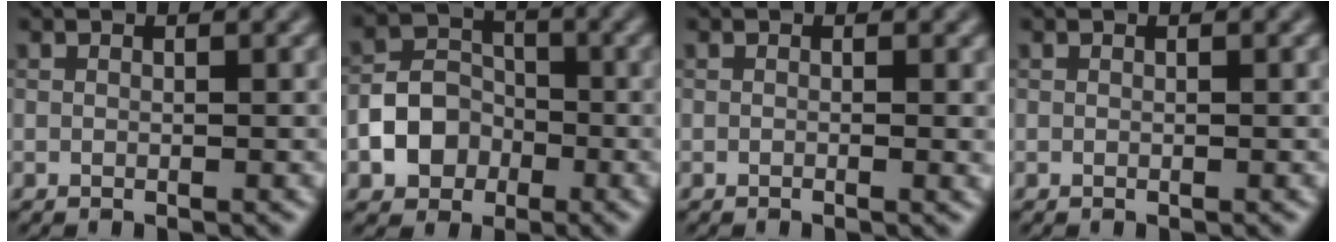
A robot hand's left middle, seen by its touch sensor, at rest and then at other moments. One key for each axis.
{"total": 4.6, "fx": -1.7, "fy": 3.7, "fz": 2.1, "tx": -0.026, "ty": 0.001, "tz": -0.040}
{"total": 0.8, "fx": -0.2, "fy": 0.2, "fz": 0.7, "tx": -0.010, "ty": -0.004, "tz": -0.003}
{"total": 0.0}